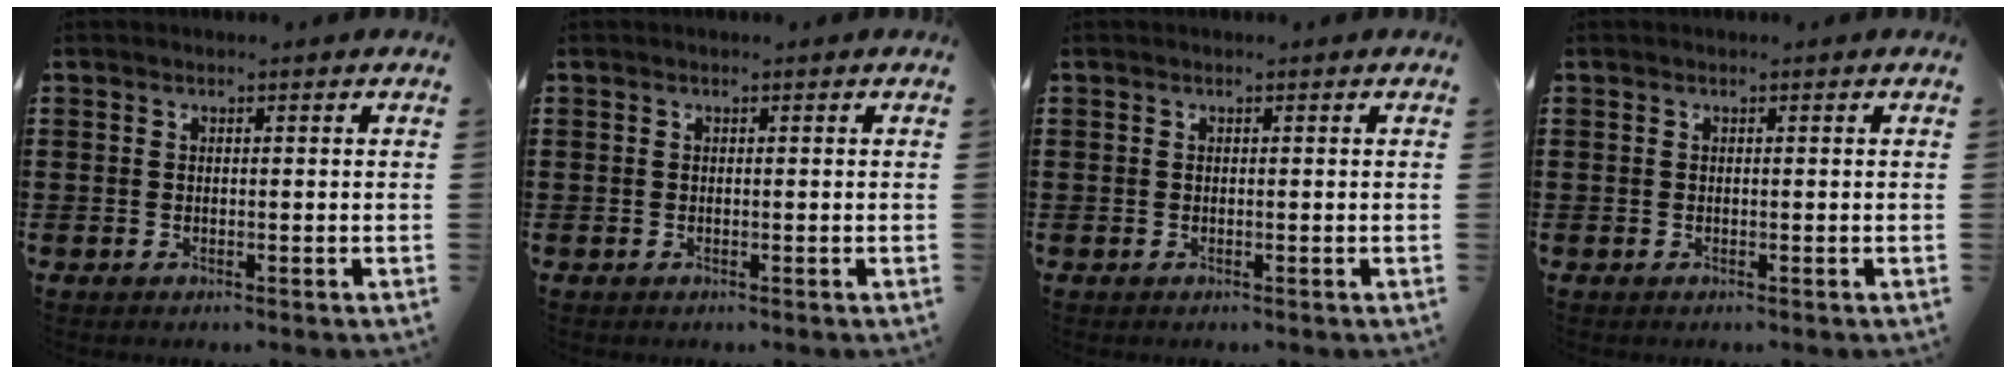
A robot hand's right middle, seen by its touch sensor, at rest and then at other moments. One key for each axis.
{"total": 0.0}
{"total": 0.0}
{"total": 0.0}